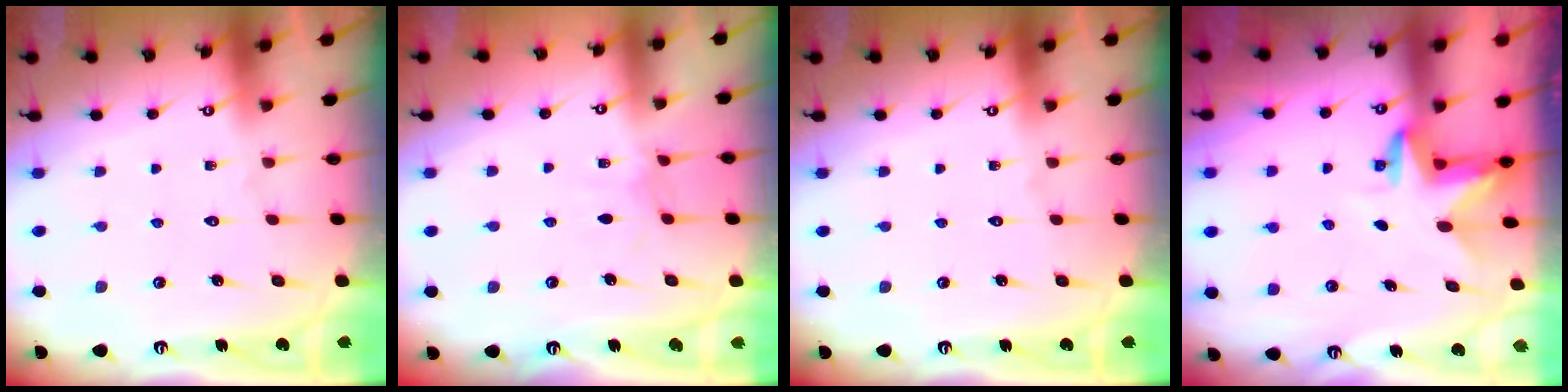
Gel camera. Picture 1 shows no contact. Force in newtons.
{"total": 2.9, "press": 2.9, "slide": 0.2}
{"total": 0.0}
{"total": 3.2, "press": 3.2, "slide": 0.1}